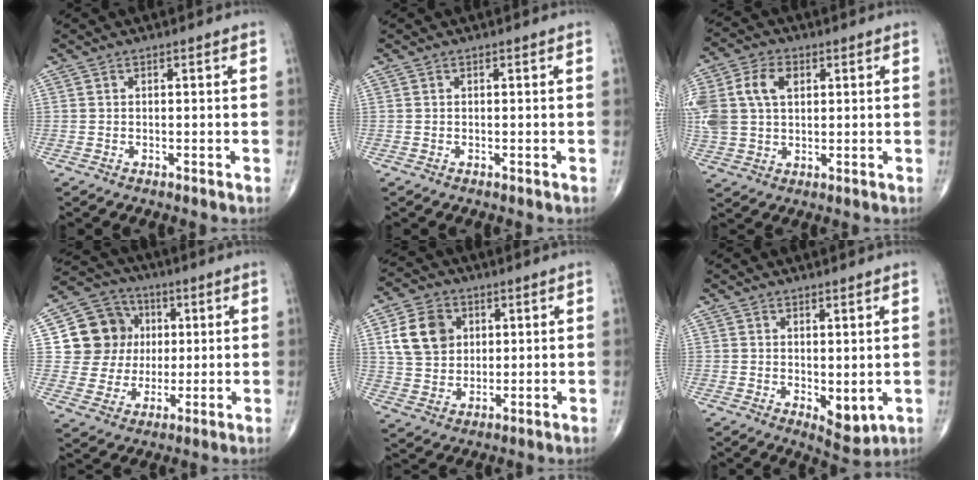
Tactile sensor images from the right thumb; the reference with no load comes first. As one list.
[{"total": 0.0}, {"total": 15.4, "force": [3.8, 11.0, 10.0], "torque": [-0.250, 0.021, 0.076]}, {"total": 13.3, "force": [2.7, 12.2, 4.6], "torque": [-0.045, 0.008, 0.049]}, {"total": 10.6, "force": [3.2, 8.4, 5.6], "torque": [-0.081, -0.005, 0.063]}, {"total": 5.1, "force": [0.0, 2.4, 4.5], "torque": [-0.051, -0.017, 0.011]}]